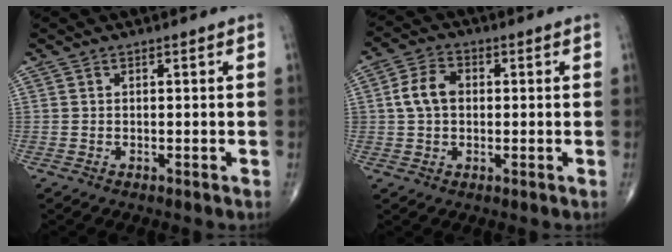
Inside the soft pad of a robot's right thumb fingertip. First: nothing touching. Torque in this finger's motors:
{"motor_torque": [0.10, 0.07, 0.53, 0.26, 0.05]}